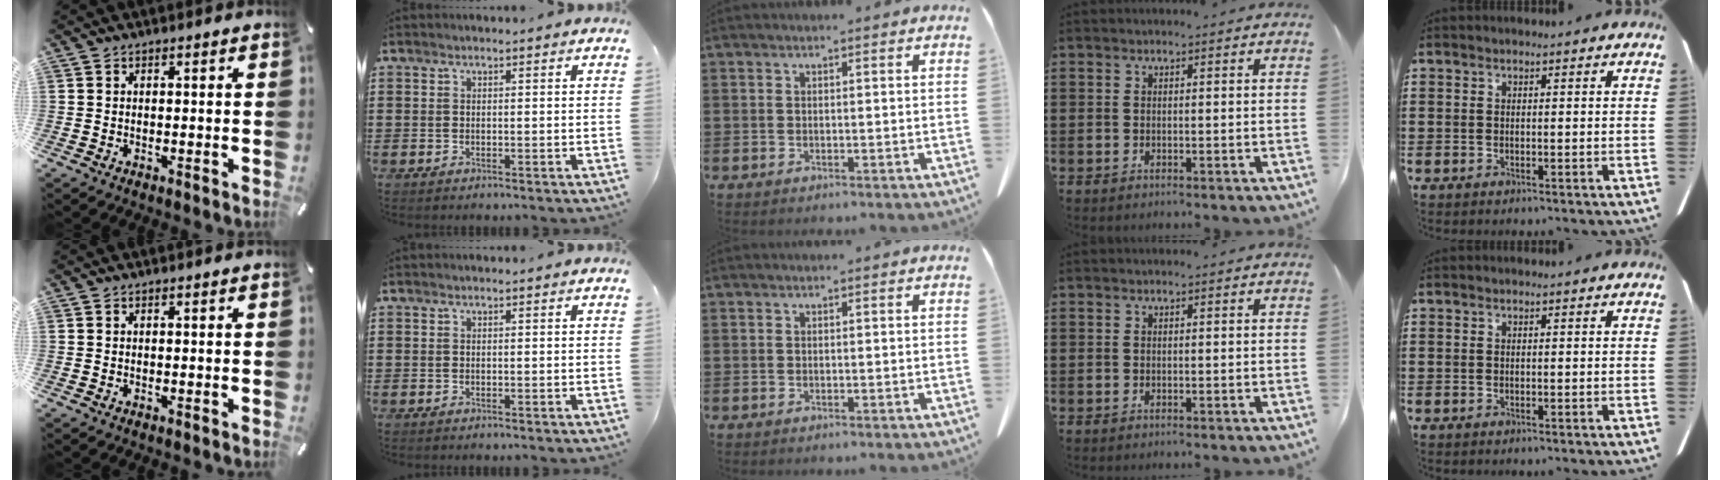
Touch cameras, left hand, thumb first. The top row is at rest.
{}